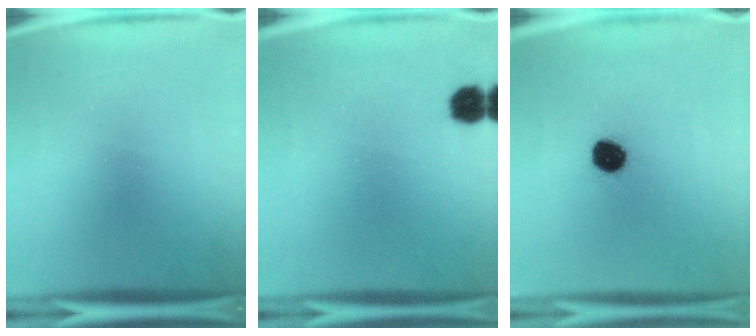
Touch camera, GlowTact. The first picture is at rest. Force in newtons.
{"total": 4.0}
{"total": 7.6}